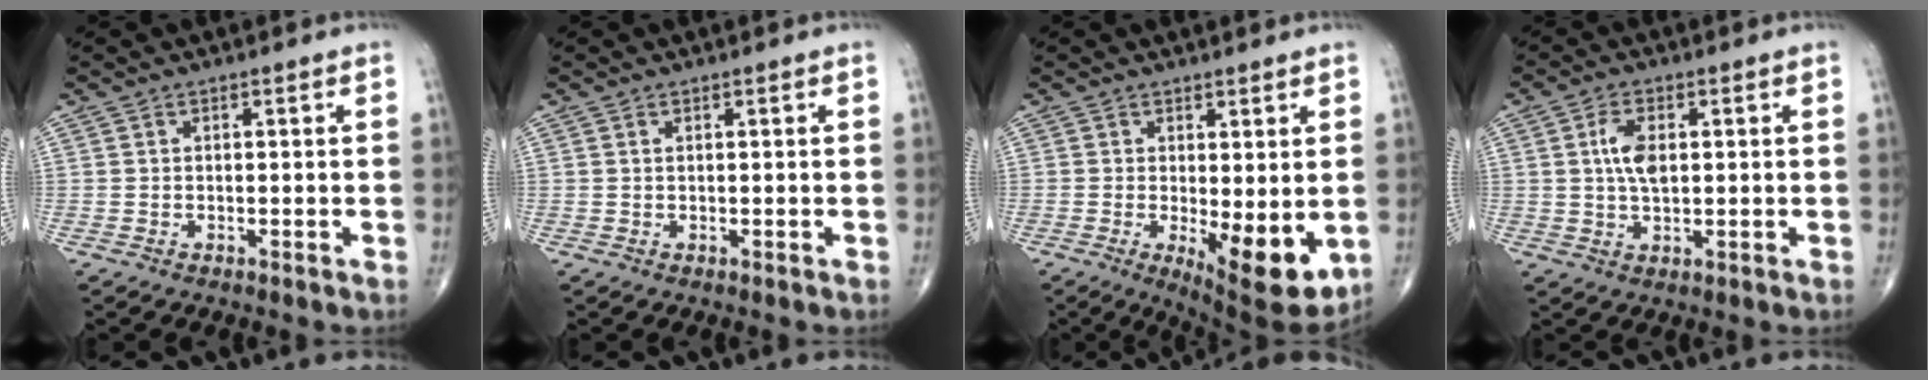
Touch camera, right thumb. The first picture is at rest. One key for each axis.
{"total": 0.0}
{"total": 10.8, "fx": -1.7, "fy": 3.7, "fz": 10.0, "tx": -0.133, "ty": -0.027, "tz": -0.014}
{"total": 5.5, "fx": 1.0, "fy": 2.9, "fz": 4.7, "tx": -0.092, "ty": 0.001, "tz": 0.017}